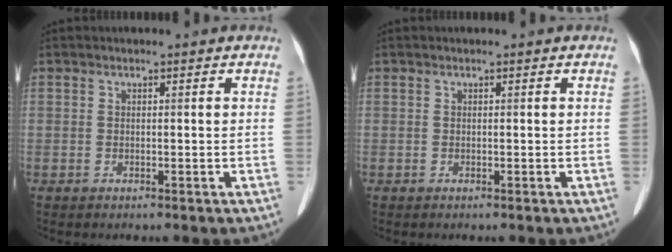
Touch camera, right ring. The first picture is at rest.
{"total": 0.0}